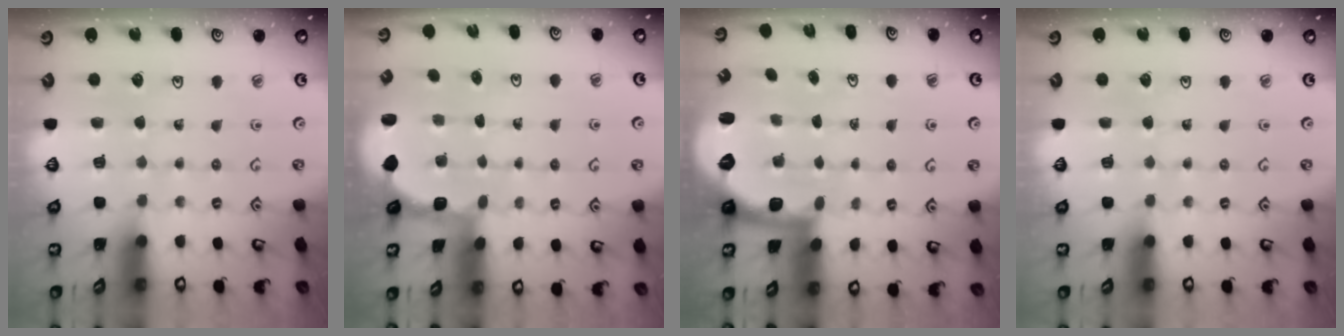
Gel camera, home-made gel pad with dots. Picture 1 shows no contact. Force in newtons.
{"total": 1.9, "press": 1.7, "slide": 0.7}
{"total": 1.8, "press": 1.8, "slide": 0.5}
{"total": 0.0}